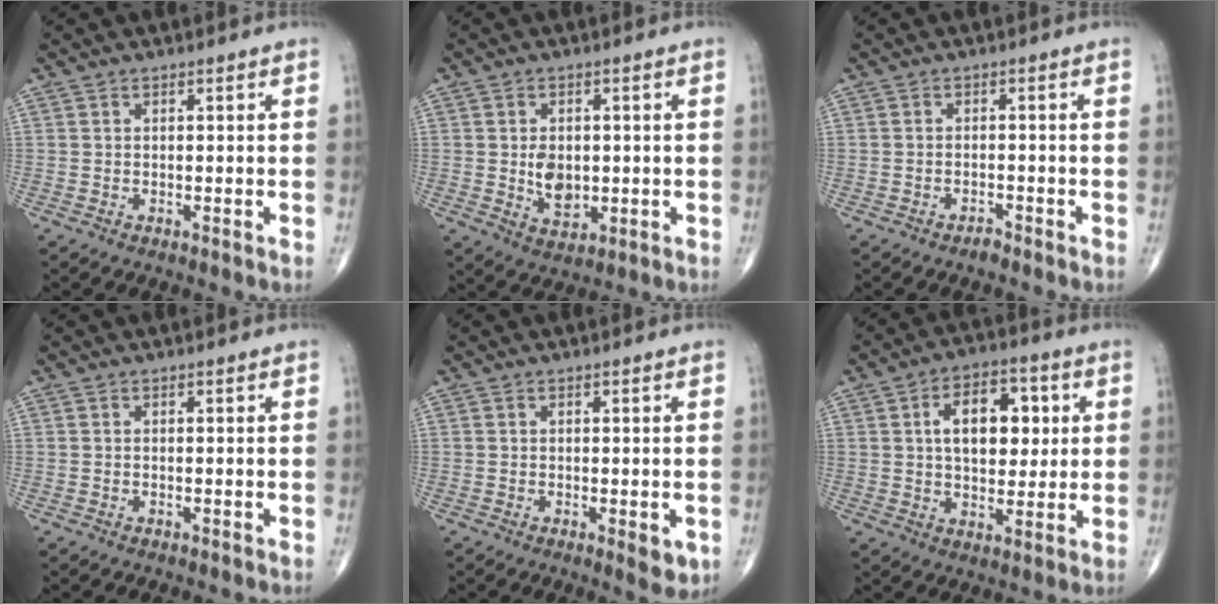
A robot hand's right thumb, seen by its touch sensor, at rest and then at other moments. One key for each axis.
{"total": 5.9, "fx": 0.0, "fy": 4.1, "fz": 4.3, "tx": -0.052, "ty": -0.007, "tz": 0.008}
{"total": 1.4, "fx": -1.3, "fy": 0.4, "fz": 0.5, "tx": -0.013, "ty": 0.004, "tz": -0.023}
{"total": 0.0}
{"total": 3.5, "fx": -0.9, "fy": 1.4, "fz": 3.1, "tx": -0.032, "ty": -0.008, "tz": -0.009}
{"total": 12.8, "fx": 2.7, "fy": 7.7, "fz": 9.9, "tx": -0.114, "ty": 0.004, "tz": 0.040}